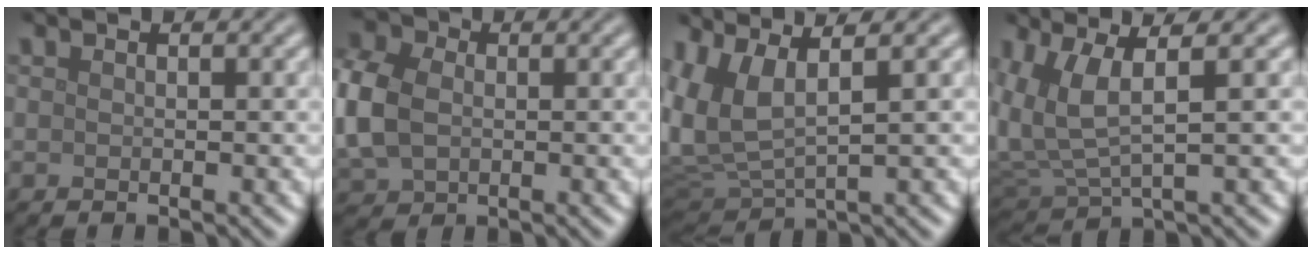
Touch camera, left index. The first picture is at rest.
{"total": 7.3, "force": [0.1, 5.6, 4.7], "torque": [-0.147, 0.005, 0.002]}
{"total": 6.5, "force": [2.2, 2.6, 5.5], "torque": [-0.145, 0.003, 0.047]}
{"total": 5.4, "force": [1.9, 2.0, 4.7], "torque": [-0.128, -0.003, 0.048]}